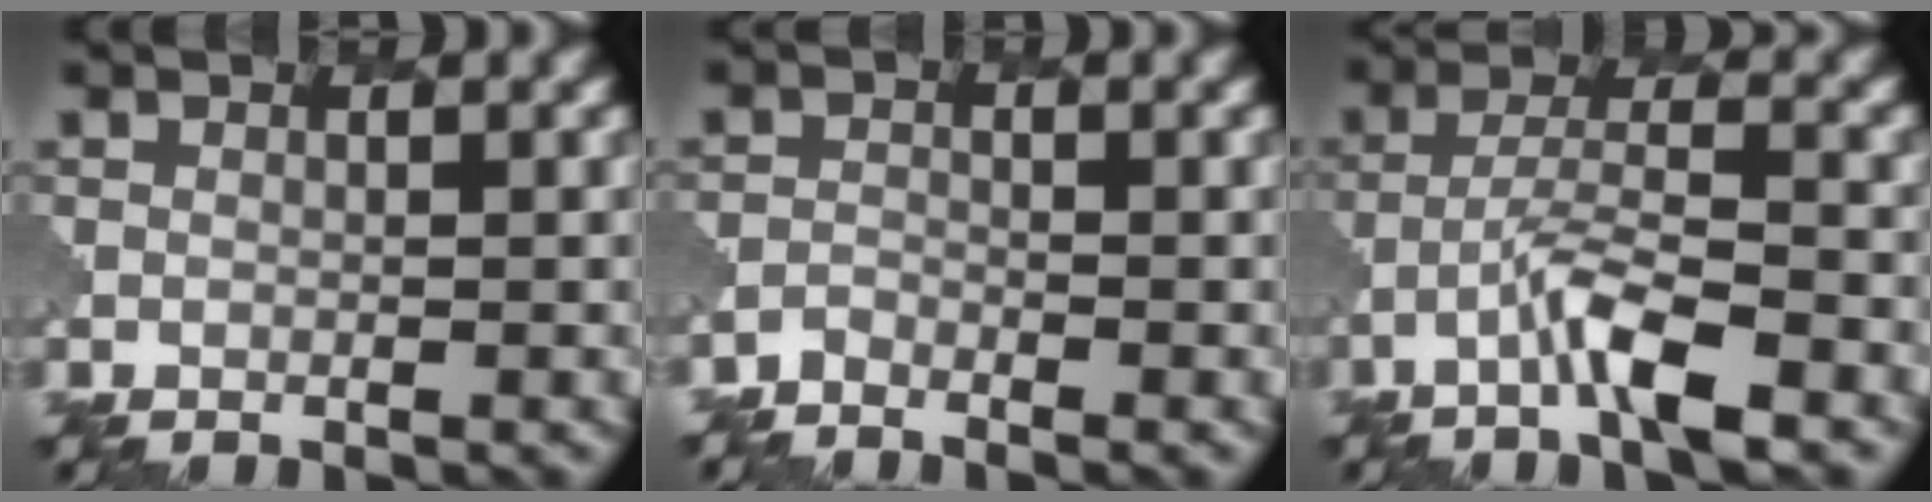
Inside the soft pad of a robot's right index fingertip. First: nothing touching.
{"total": 1.7, "force": [-1.7, 0.1, 0.0], "torque": [-0.008, 0.000, -0.040]}
{"total": 4.7, "force": [-2.8, 0.6, 3.7], "torque": [-0.073, 0.009, -0.061]}